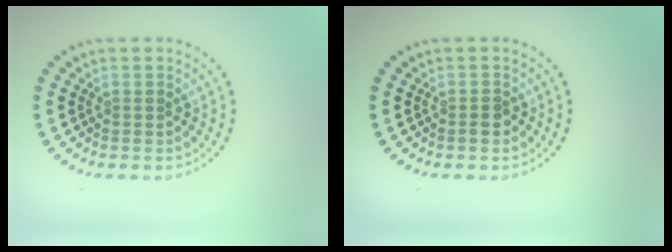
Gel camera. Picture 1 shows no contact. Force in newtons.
{"total": 1.3, "press": 1.2, "slide": 0.4}